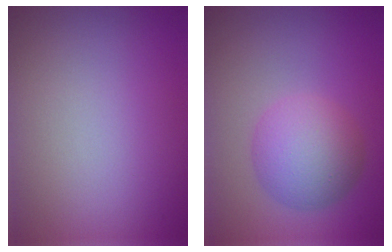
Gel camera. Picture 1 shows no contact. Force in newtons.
{"total": 5.4, "press": 5.4, "slide": 0.0}